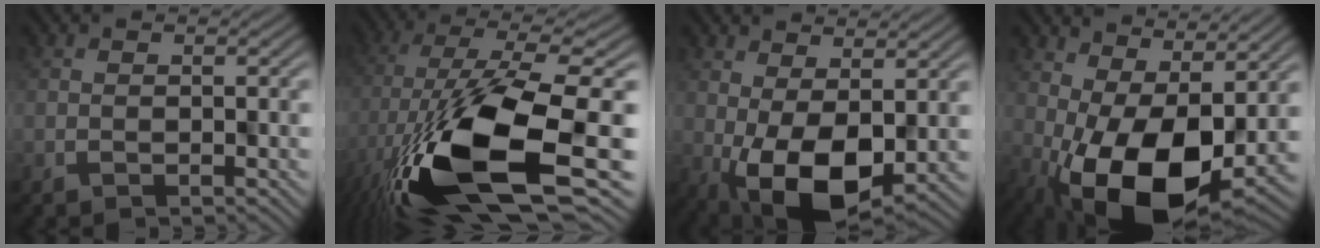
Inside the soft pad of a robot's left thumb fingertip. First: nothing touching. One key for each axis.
{"total": 17.0, "fx": -4.3, "fy": 6.8, "fz": 15.0, "tx": -0.303, "ty": -0.028, "tz": -0.073}
{"total": 9.0, "fx": -0.7, "fy": 4.6, "fz": 7.7, "tx": -0.144, "ty": -0.021, "tz": -0.002}
{"total": 12.2, "fx": -0.8, "fy": 5.9, "fz": 10.6, "tx": -0.205, "ty": -0.022, "tz": -0.005}